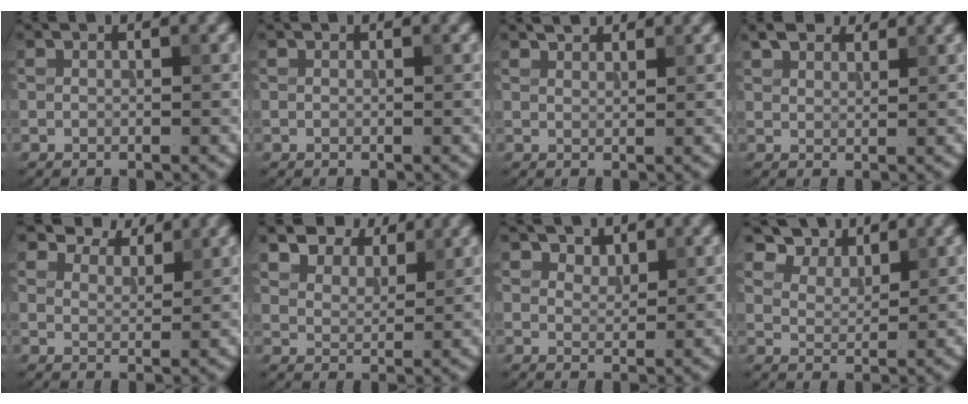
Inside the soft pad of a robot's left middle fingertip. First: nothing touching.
{"total": 0.0}
{"total": 1.5, "force": [1.5, 0.3, 0.3], "torque": [-0.010, 0.002, 0.024]}
{"total": 3.0, "force": [2.4, 1.3, 1.1], "torque": [-0.024, 0.011, 0.046]}
{"total": 5.6, "force": [5.1, 1.9, 1.7], "torque": [-0.044, -0.011, 0.092]}
{"total": 6.3, "force": [5.3, 2.5, 2.1], "torque": [-0.059, -0.009, 0.099]}
{"total": 1.7, "force": [1.4, 0.9, 0.4], "torque": [-0.014, -0.011, 0.024]}
{"total": 4.6, "force": [4.0, 2.0, 1.3], "torque": [-0.043, -0.015, 0.086]}